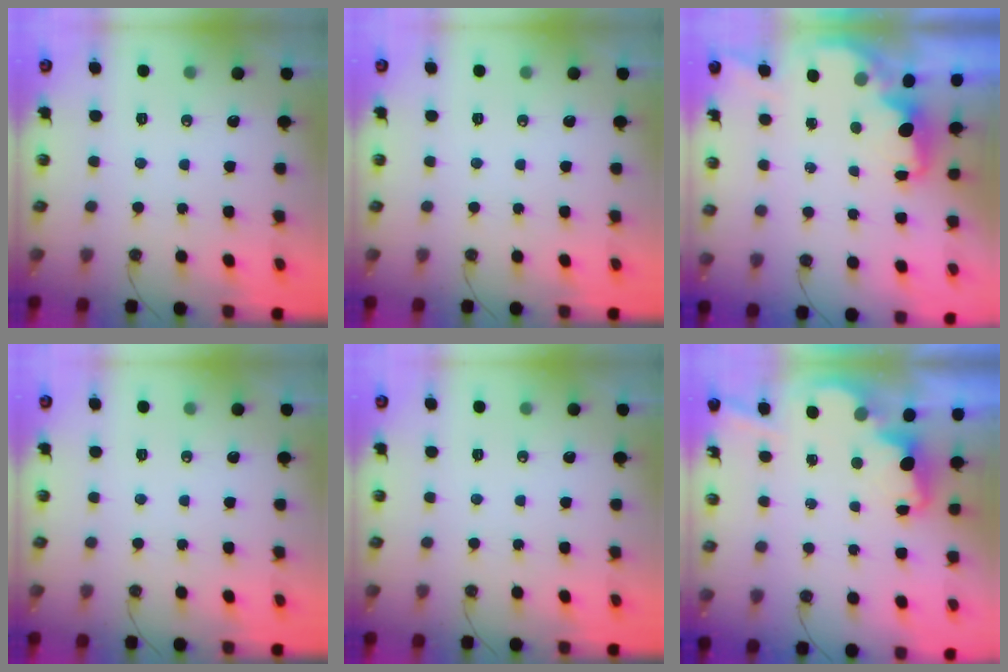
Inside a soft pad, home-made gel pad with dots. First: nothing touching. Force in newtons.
{"total": 0.0}
{"total": 1.8, "press": 1.7, "slide": 0.7}
{"total": 0.0}
{"total": 0.0}
{"total": 3.6, "press": 3.5, "slide": 0.8}